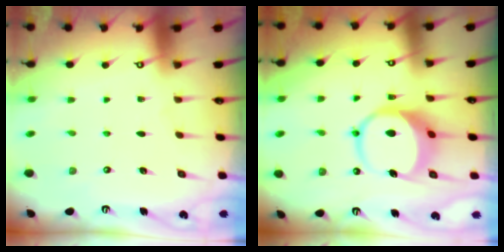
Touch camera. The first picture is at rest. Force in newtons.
{"total": 9.2, "press": 9.2, "slide": 1.2}